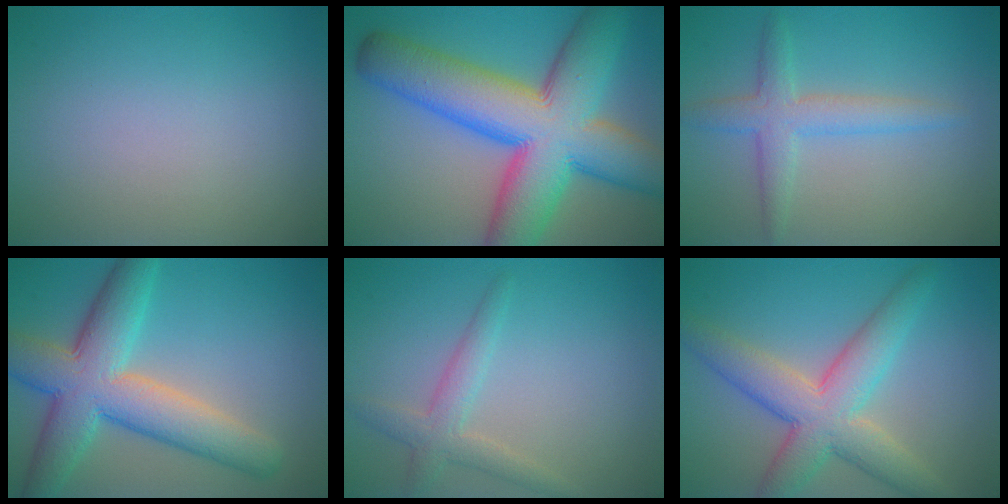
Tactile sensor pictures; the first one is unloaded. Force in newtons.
{"total": 14.8, "press": 14.8, "slide": 0.5}
{"total": 3.2, "press": 3.2, "slide": 0.1}
{"total": 9.0, "press": 9.0, "slide": 0.4}
{"total": 2.6, "press": 2.6, "slide": 0.1}
{"total": 6.9, "press": 6.9, "slide": 0.1}